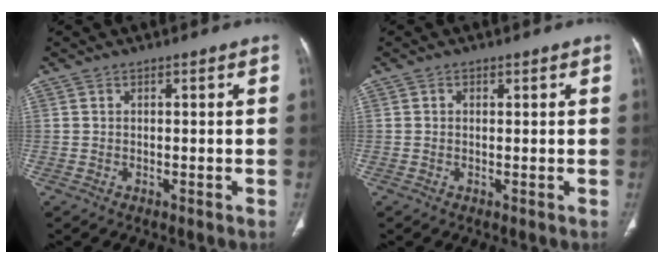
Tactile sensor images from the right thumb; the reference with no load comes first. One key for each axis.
{"total": 0.6, "fx": 0.2, "fy": 0.5, "fz": 0.3, "tx": -0.004, "ty": 0.000, "tz": 0.002}